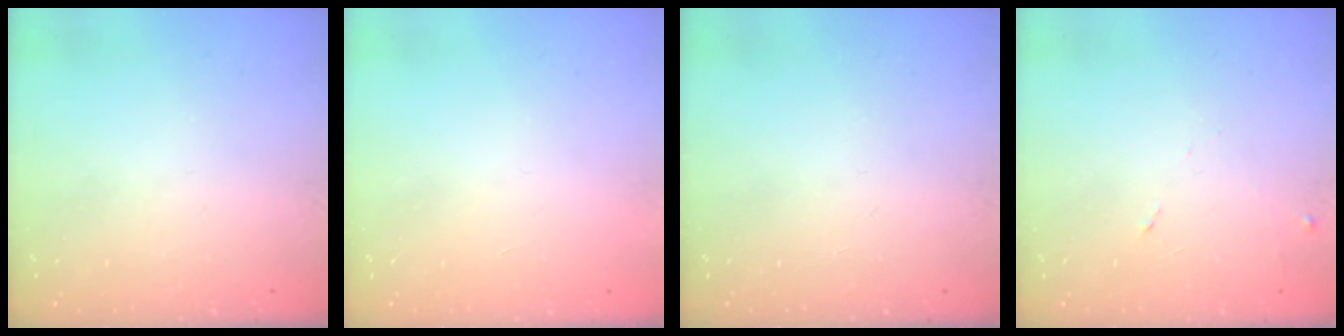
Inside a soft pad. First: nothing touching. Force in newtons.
{"total": 1.6, "press": 1.6, "slide": 0.1}
{"total": 0.0}
{"total": 6.1, "press": 6.1, "slide": 0.6}